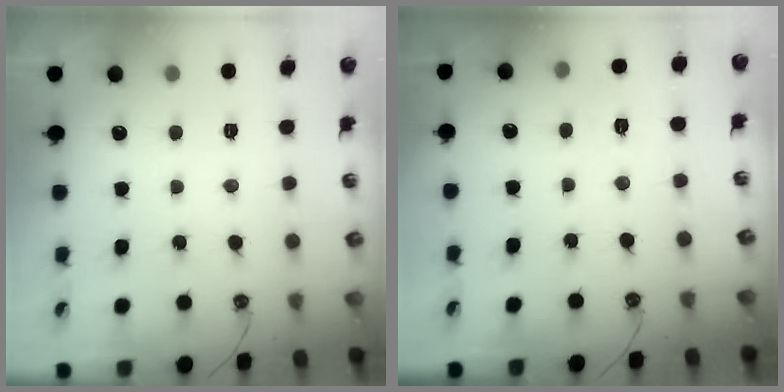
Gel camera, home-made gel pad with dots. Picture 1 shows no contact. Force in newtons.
{"total": 2.5, "press": 2.5, "slide": 0.5}